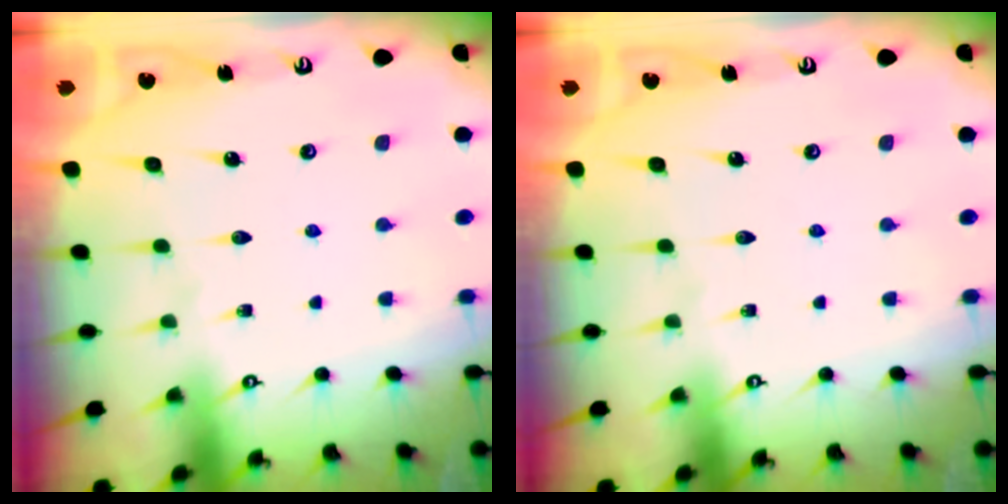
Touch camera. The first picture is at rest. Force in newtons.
{"total": 0.0}